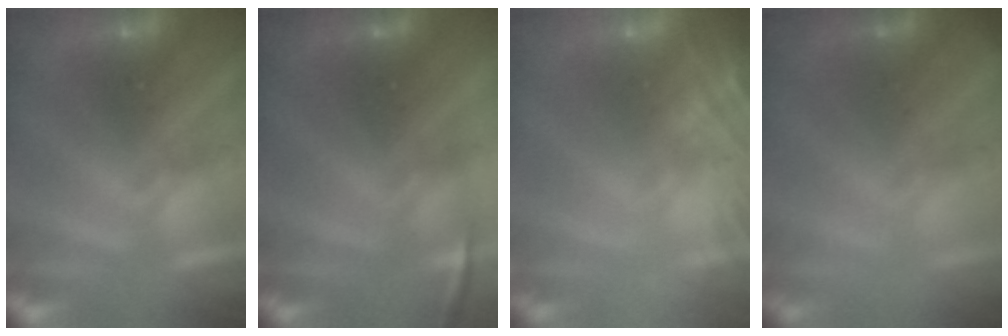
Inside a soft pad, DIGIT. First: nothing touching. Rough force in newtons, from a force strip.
{"total": 1.7}
{"total": 7.5}
{"total": 1.8}